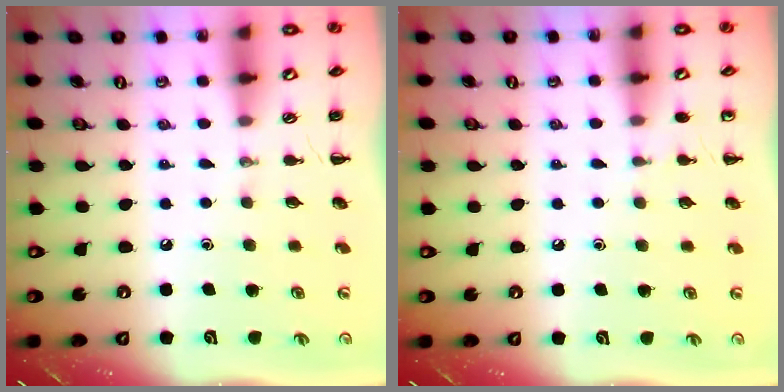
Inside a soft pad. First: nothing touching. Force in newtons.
{"total": 3.8, "press": 3.6, "slide": 1.3}